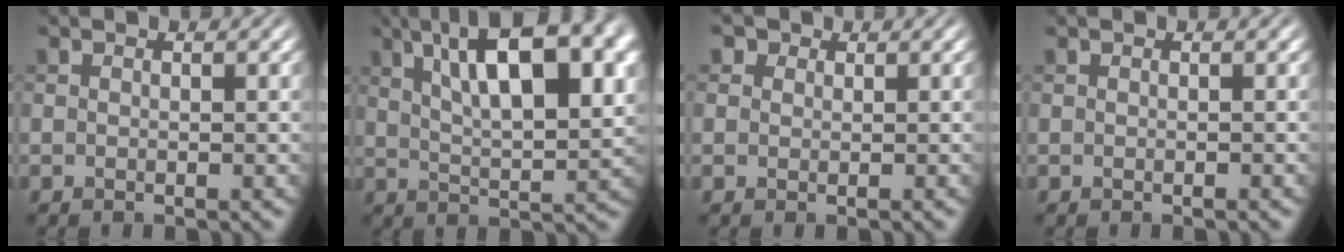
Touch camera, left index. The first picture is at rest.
{"total": 13.8, "force": [6.3, 4.7, 11.3], "torque": [-0.169, 0.019, 0.091]}
{"total": 1.9, "force": [1.1, 1.3, 0.6], "torque": [-0.009, 0.002, 0.002]}
{"total": 0.0}